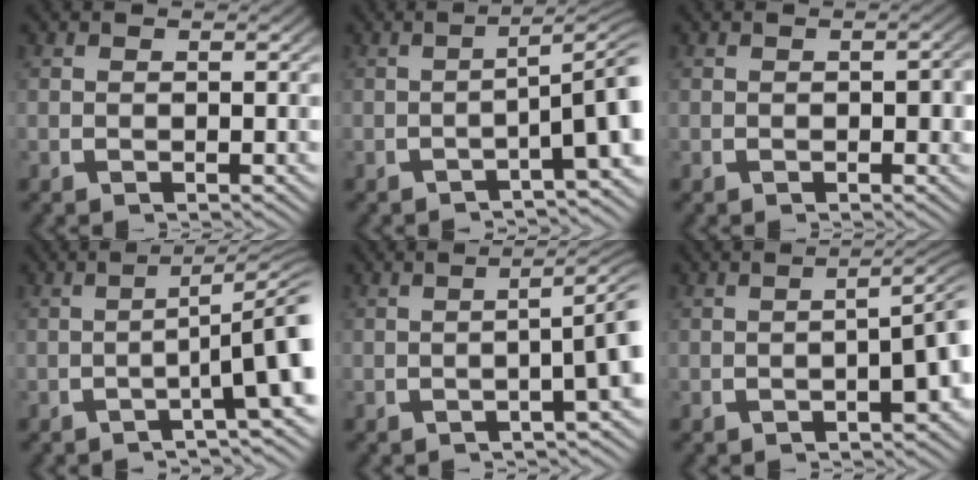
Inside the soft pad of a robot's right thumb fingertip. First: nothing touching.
{"total": 5.0, "force": [-1.5, 1.3, 4.6], "torque": [-0.069, -0.001, -0.021]}
{"total": 1.6, "force": [-0.4, 0.8, 1.4], "torque": [-0.017, -0.007, -0.004]}
{"total": 5.9, "force": [-1.2, 1.4, 5.5], "torque": [-0.081, -0.004, -0.017]}
{"total": 4.1, "force": [-0.5, 1.0, 4.0], "torque": [-0.056, 0.007, -0.011]}
{"total": 4.8, "force": [-0.4, 1.9, 4.3], "torque": [-0.050, 0.006, -0.009]}